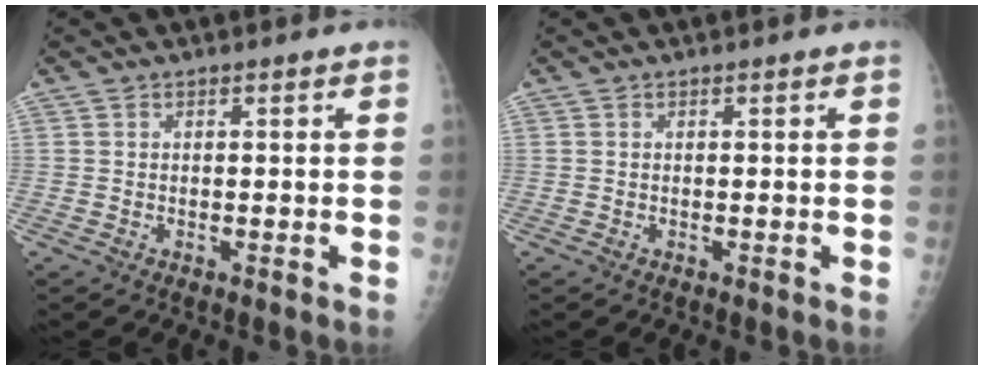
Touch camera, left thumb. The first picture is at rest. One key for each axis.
{"total": 0.0}